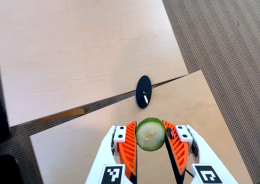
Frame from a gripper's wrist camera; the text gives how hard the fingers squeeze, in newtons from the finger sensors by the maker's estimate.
{"total": 12.1, "left": 12.9, "right": 11.4}